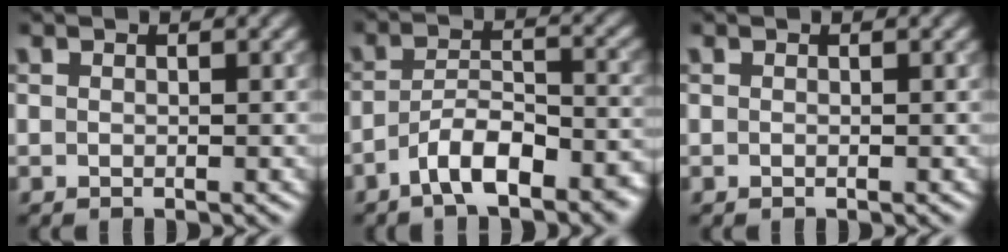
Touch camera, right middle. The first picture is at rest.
{"total": 6.4, "force": [-3.9, 2.2, 4.5], "torque": [-0.074, 0.005, -0.068]}
{"total": 0.0}